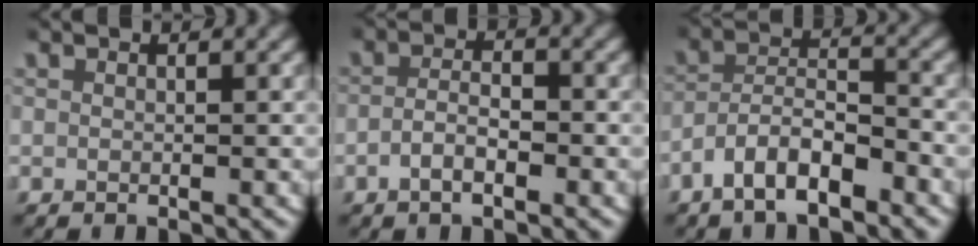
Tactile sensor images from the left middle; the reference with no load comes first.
{"total": 2.7, "force": [-1.5, 1.1, 1.9], "torque": [-0.032, -0.001, -0.029]}
{"total": 5.2, "force": [-3.5, 3.0, 2.3], "torque": [-0.036, 0.001, -0.072]}